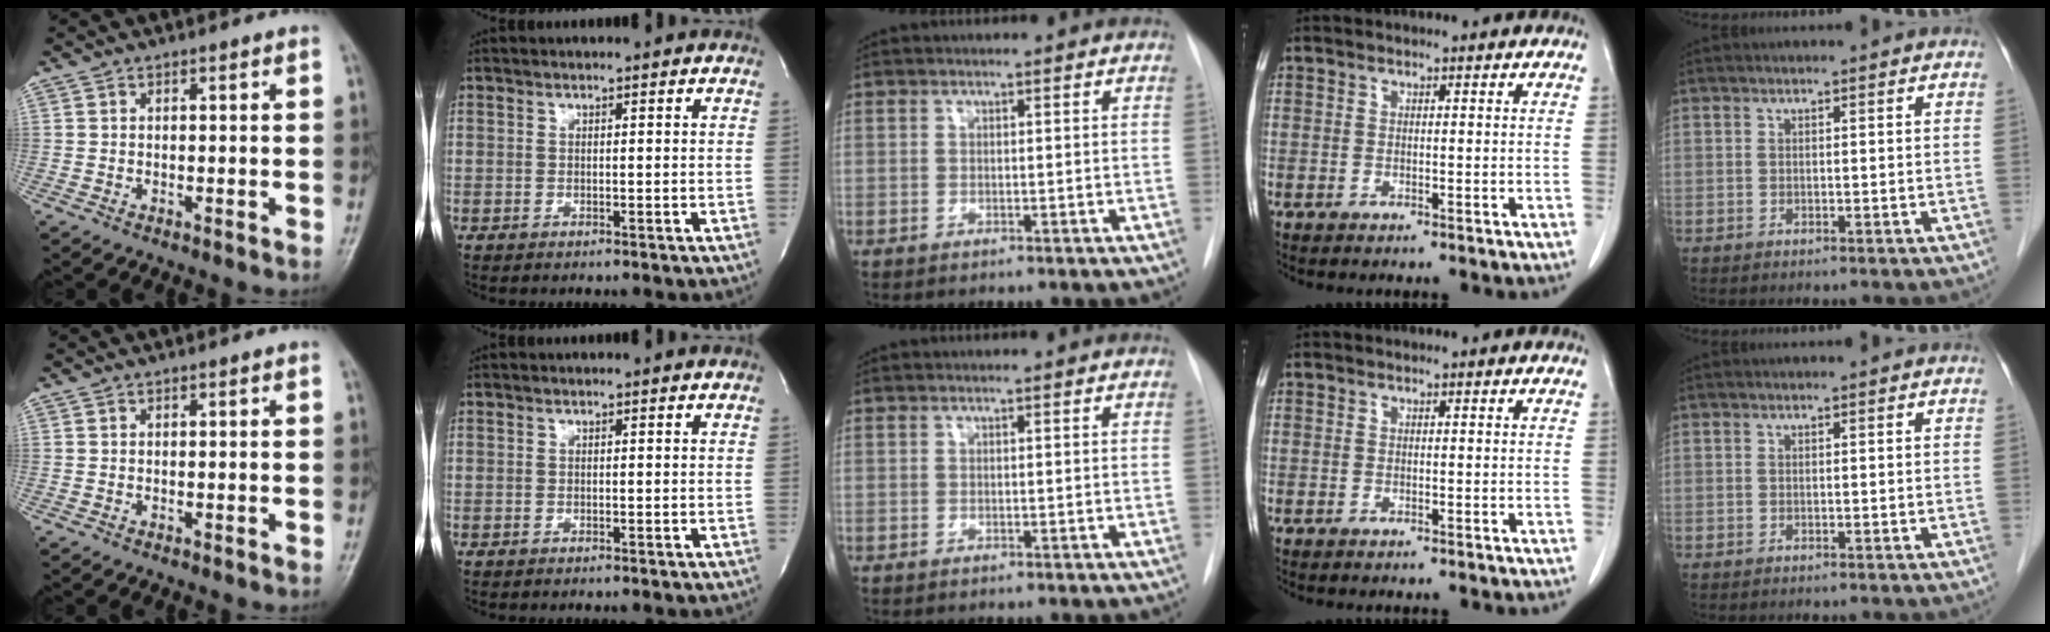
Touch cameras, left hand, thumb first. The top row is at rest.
{}